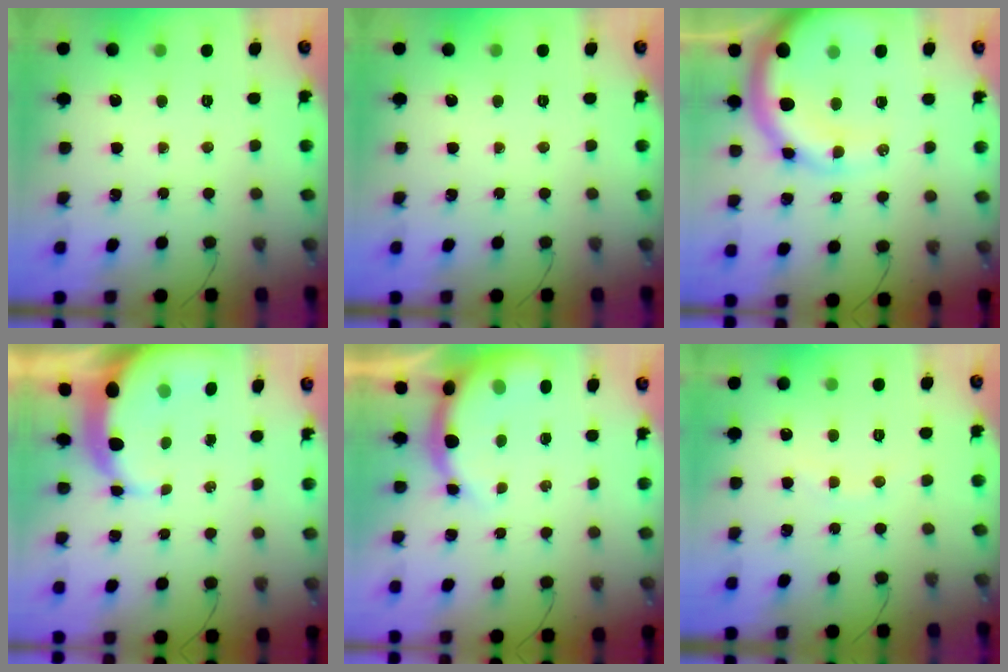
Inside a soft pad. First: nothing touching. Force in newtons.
{"total": 0.0}
{"total": 15.5, "press": 15.2, "slide": 3.2}
{"total": 8.0, "press": 7.9, "slide": 1.4}
{"total": 7.9, "press": 7.7, "slide": 1.4}
{"total": 4.4, "press": 4.2, "slide": 1.1}